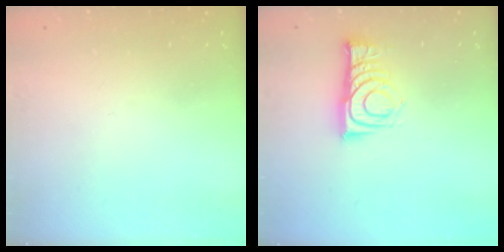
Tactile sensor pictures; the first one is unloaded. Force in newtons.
{"total": 9.7, "press": 9.7, "slide": 0.4}